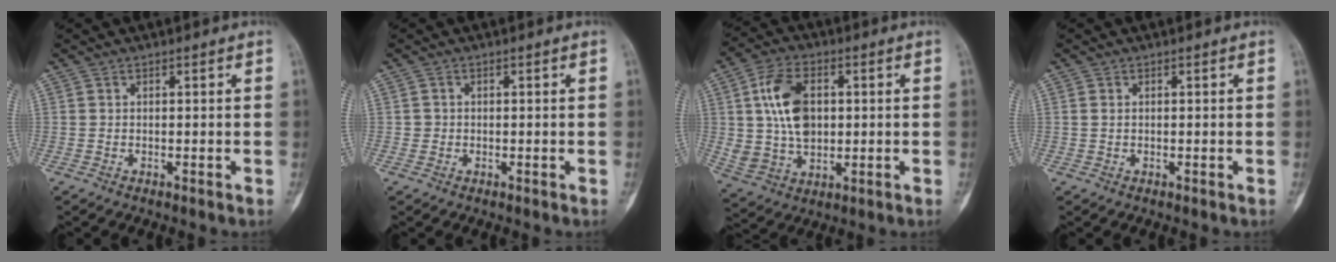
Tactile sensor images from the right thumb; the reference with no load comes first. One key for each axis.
{"total": 1.1, "fx": -0.1, "fy": 1.0, "fz": 0.2, "tx": 0.002, "ty": 0.004, "tz": -0.002}
{"total": 13.0, "fx": 2.2, "fy": 8.4, "fz": 9.6, "tx": -0.166, "ty": -0.001, "tz": 0.045}
{"total": 0.7, "fx": 0.0, "fy": 0.6, "fz": 0.4, "tx": -0.008, "ty": 0.000, "tz": 0.001}